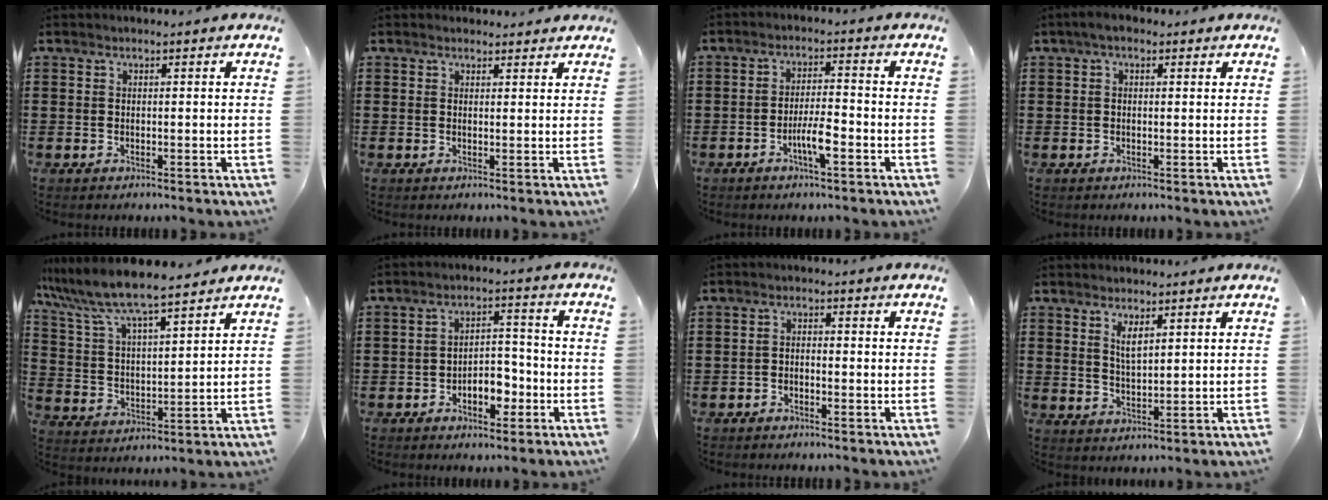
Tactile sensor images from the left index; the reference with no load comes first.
{"total": 1.3, "force": [1.2, 0.3, 0.0], "torque": [-0.002, 0.003, 0.024]}
{"total": 4.8, "force": [-2.1, 1.0, 4.2], "torque": [-0.084, 0.003, -0.043]}
{"total": 1.5, "force": [0.4, 0.8, 1.2], "torque": [-0.025, 0.008, 0.006]}
{"total": 7.7, "force": [6.9, 0.5, 3.4], "torque": [-0.093, -0.036, 0.117]}
{"total": 4.7, "force": [-2.6, 2.7, 2.8], "torque": [-0.044, 0.010, -0.053]}
{"total": 1.4, "force": [-1.3, 0.2, 0.2], "torque": [-0.009, 0.001, -0.027]}
{"total": 3.2, "force": [1.9, 1.1, 2.4], "torque": [-0.042, 0.000, 0.032]}